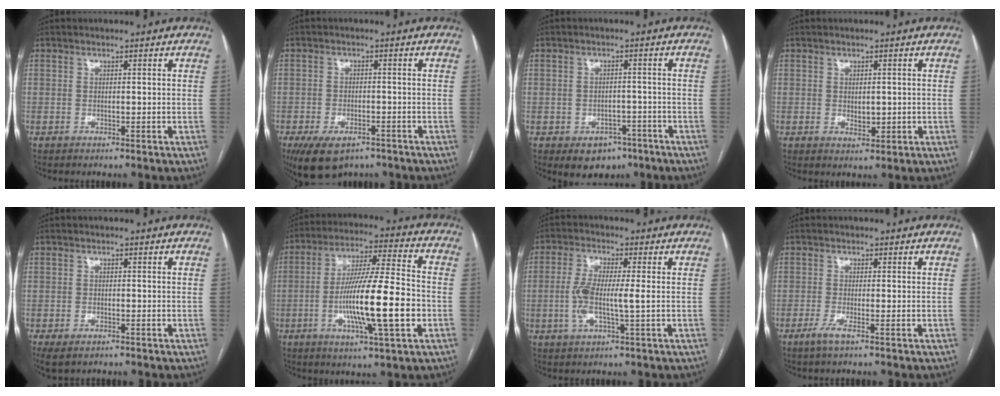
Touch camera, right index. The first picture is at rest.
{"total": 8.3, "force": [-5.6, 4.3, 4.4], "torque": [-0.073, -0.004, -0.085]}
{"total": 5.8, "force": [-3.3, 4.2, 2.3], "torque": [-0.019, 0.009, -0.034]}
{"total": 2.0, "force": [0.0, 1.2, 1.7], "torque": [-0.026, -0.004, 0.007]}
{"total": 3.3, "force": [-2.0, 1.8, 1.9], "torque": [-0.036, -0.008, -0.027]}
{"total": 16.0, "force": [-3.6, 1.1, 15.5], "torque": [-0.276, -0.004, -0.063]}
{"total": 6.6, "force": [-0.5, 0.8, 6.6], "torque": [-0.144, -0.001, -0.012]}
{"total": 2.0, "force": [-1.1, -0.1, 1.7], "torque": [-0.032, -0.005, -0.023]}